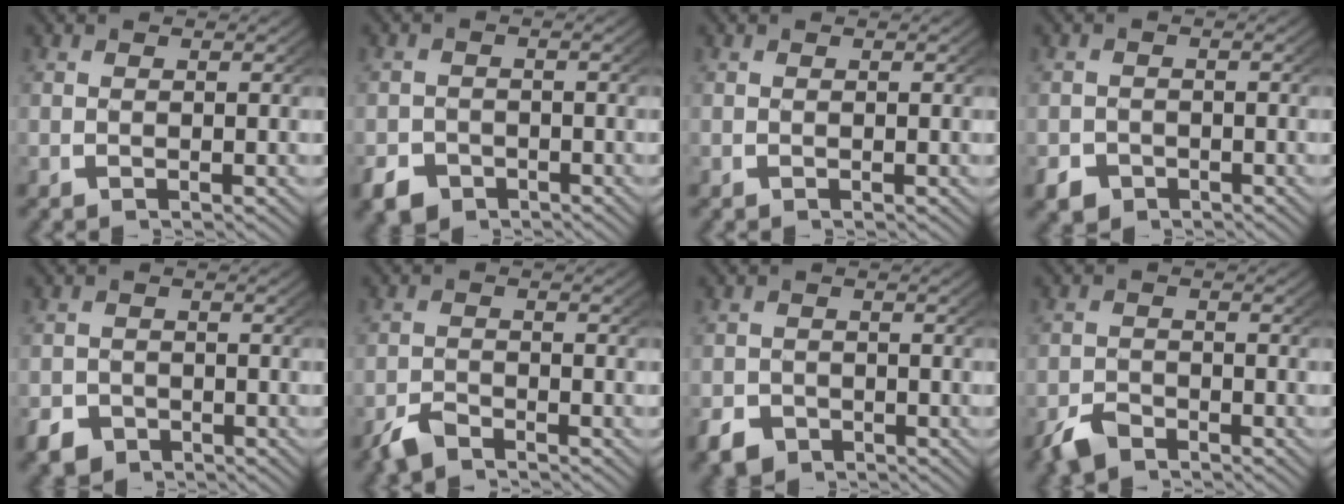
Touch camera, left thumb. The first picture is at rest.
{"total": 4.3, "force": [-3.2, 2.7, 1.1], "torque": [-0.014, -0.019, -0.052]}
{"total": 0.0}
{"total": 3.2, "force": [-2.4, 2.1, 0.6], "torque": [-0.009, -0.016, -0.037]}
{"total": 4.1, "force": [-3.1, 2.5, 0.9], "torque": [-0.013, -0.019, -0.049]}
{"total": 2.5, "force": [-2.2, 0.9, 0.7], "torque": [-0.017, -0.009, -0.042]}
{"total": 3.8, "force": [-2.9, 2.3, 0.9], "torque": [-0.012, -0.017, -0.047]}
{"total": 3.0, "force": [-2.5, 1.4, 0.8], "torque": [-0.018, -0.014, -0.044]}